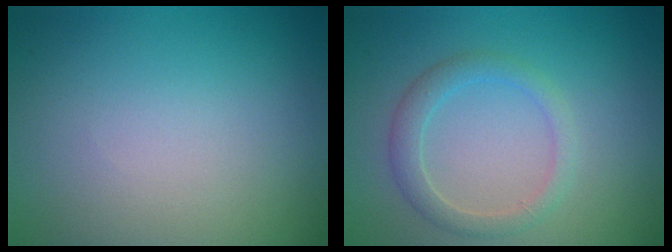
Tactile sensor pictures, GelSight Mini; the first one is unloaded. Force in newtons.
{"total": 2.3, "press": 2.3, "slide": 0.0}